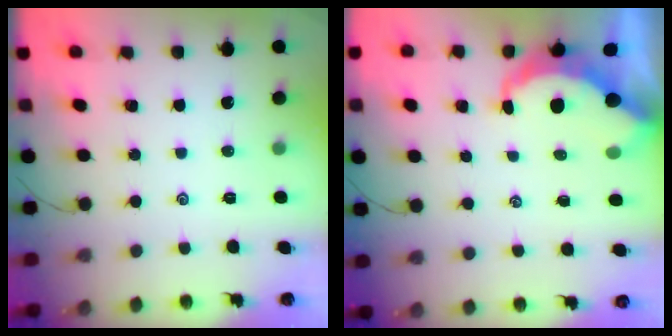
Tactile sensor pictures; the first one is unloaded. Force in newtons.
{"total": 6.4, "press": 6.3, "slide": 0.9}